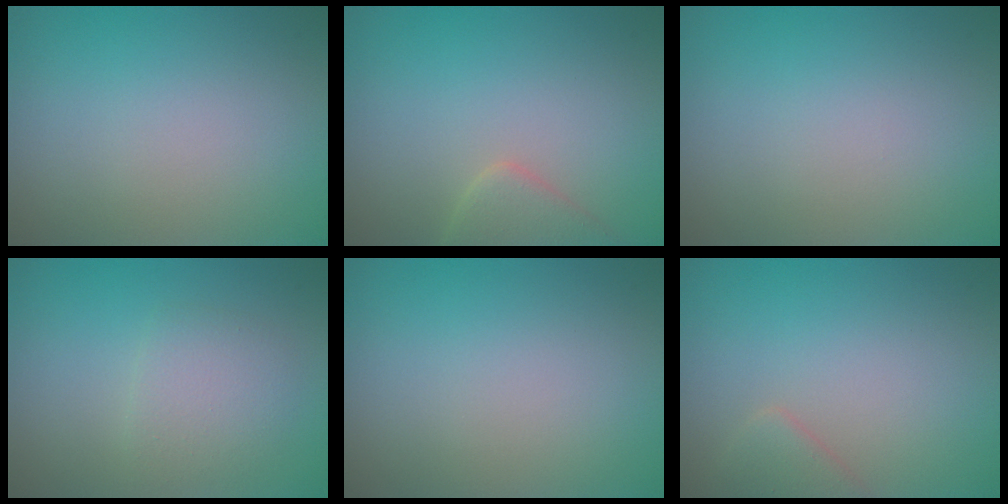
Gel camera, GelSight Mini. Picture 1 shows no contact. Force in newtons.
{"total": 2.8, "press": 2.8, "slide": 0.2}
{"total": 0.0}
{"total": 2.3, "press": 2.3, "slide": 0.0}
{"total": 0.0}
{"total": 1.9, "press": 1.9, "slide": 0.2}